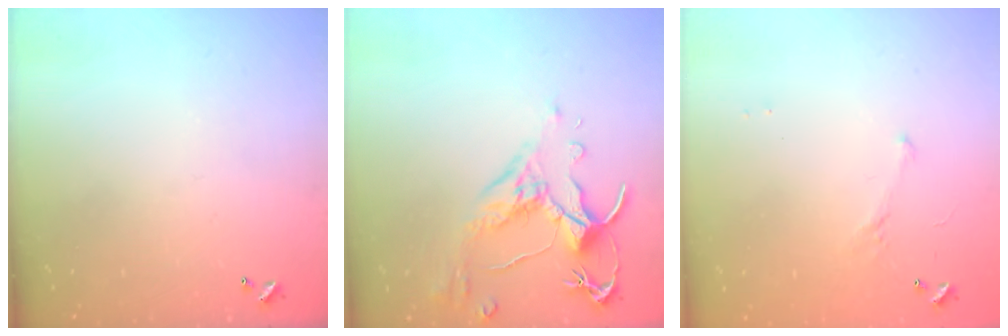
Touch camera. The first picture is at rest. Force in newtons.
{"total": 2.5, "press": 2.1, "slide": 1.4}
{"total": 4.7, "press": 4.6, "slide": 0.9}